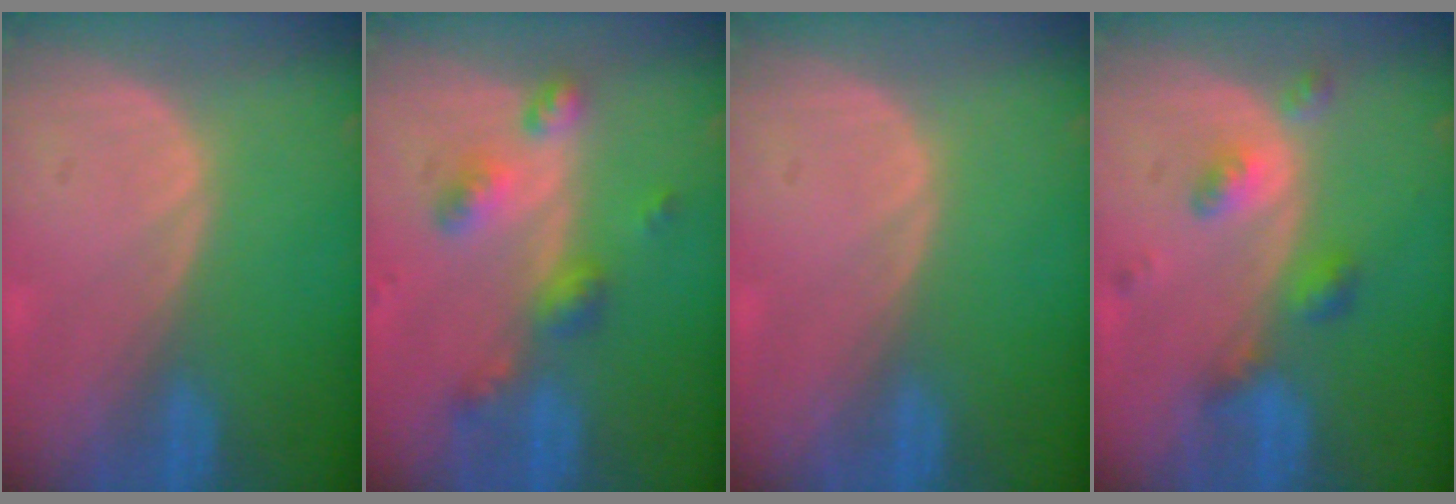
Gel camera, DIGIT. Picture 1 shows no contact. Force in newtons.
{"total": 6.0, "press": 5.3, "slide": 2.8}
{"total": 0.0}
{"total": 5.2, "press": 4.6, "slide": 2.6}